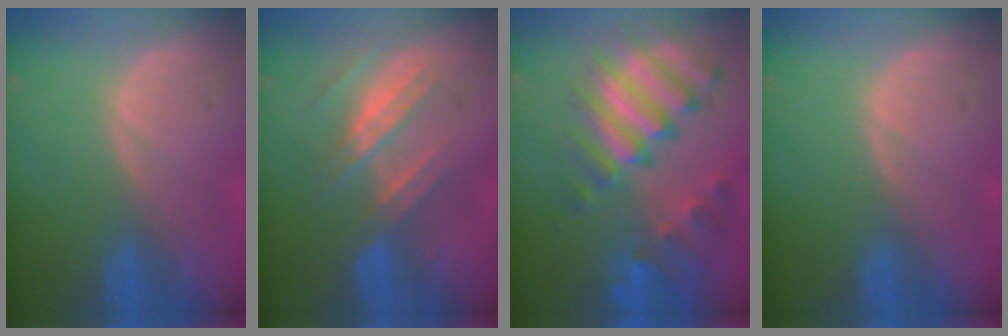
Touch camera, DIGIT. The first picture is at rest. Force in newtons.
{"total": 7.2, "press": 6.6, "slide": 2.9}
{"total": 11.7, "press": 10.0, "slide": 6.0}
{"total": 0.0}